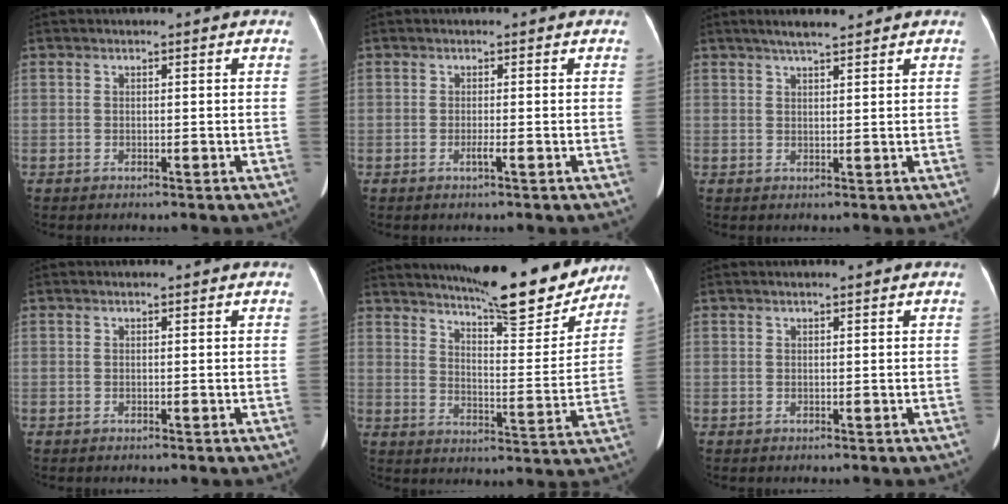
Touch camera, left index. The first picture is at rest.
{"total": 0.8, "force": [-0.4, -0.2, 0.7], "torque": [-0.016, -0.002, -0.006]}
{"total": 4.1, "force": [3.4, 0.3, 2.2], "torque": [-0.038, 0.011, 0.058]}
{"total": 0.0}
{"total": 18.3, "force": [16.1, 2.5, 8.3], "torque": [-0.124, -0.025, 0.217]}
{"total": 1.0, "force": [0.8, 0.0, 0.5], "torque": [-0.009, 0.010, 0.014]}